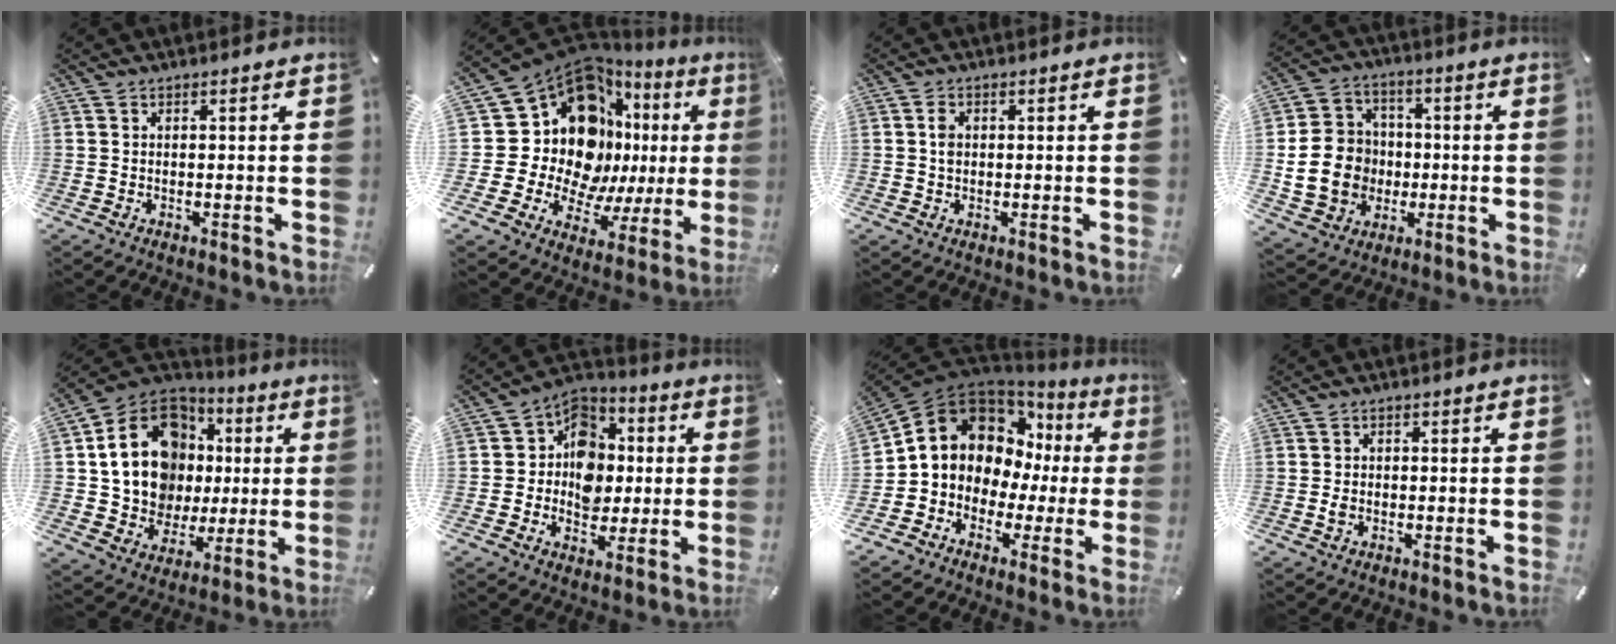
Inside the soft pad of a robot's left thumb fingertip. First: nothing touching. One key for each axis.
{"total": 21.4, "fx": 7.3, "fy": 14.3, "fz": 14.1, "tx": -0.256, "ty": -0.097, "tz": 0.135}
{"total": 2.0, "fx": 0.3, "fy": 1.4, "fz": 1.4, "tx": -0.023, "ty": 0.002, "tz": 0.002}
{"total": 14.7, "fx": -2.0, "fy": 13.0, "fz": 6.7, "tx": -0.141, "ty": 0.019, "tz": -0.030}
{"total": 18.4, "fx": 3.6, "fy": 15.1, "fz": 10.0, "tx": -0.191, "ty": -0.019, "tz": 0.076}
{"total": 11.7, "fx": -0.6, "fy": 10.6, "fz": 4.9, "tx": -0.067, "ty": 0.007, "tz": -0.007}
{"total": 11.3, "fx": 2.7, "fy": 10.2, "fz": 4.1, "tx": -0.093, "ty": -0.027, "tz": 0.055}
{"total": 1.4, "fx": -0.2, "fy": 1.0, "fz": 1.0, "tx": -0.019, "ty": 0.002, "tz": -0.004}